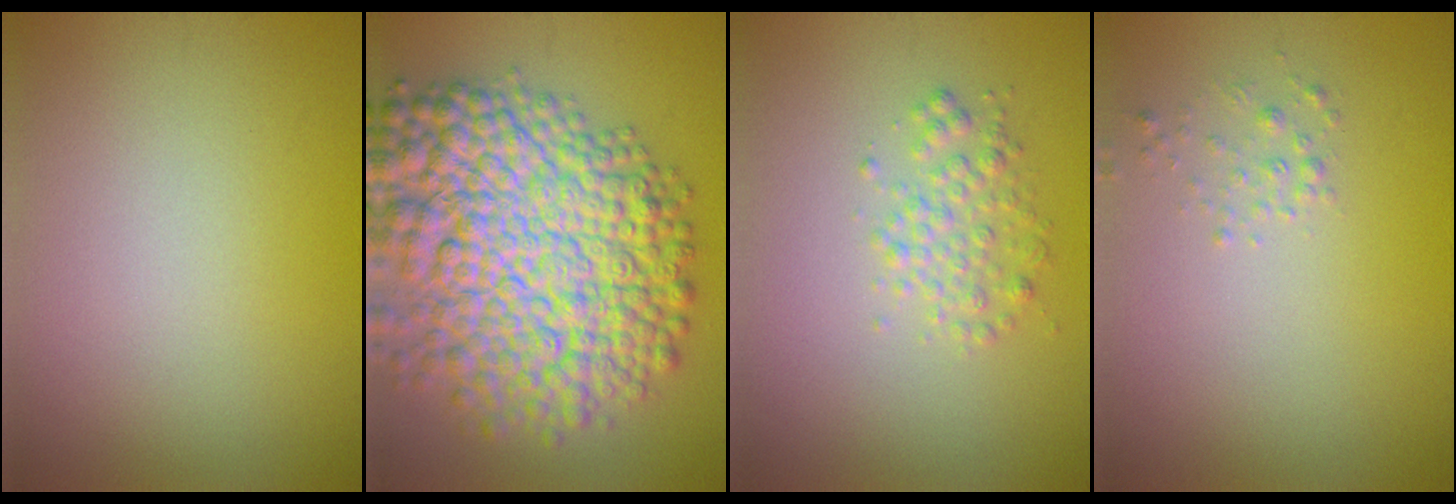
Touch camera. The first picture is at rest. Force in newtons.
{"total": 13.4, "press": 13.4, "slide": 0.4}
{"total": 2.0, "press": 2.0, "slide": 0.0}
{"total": 1.0, "press": 1.0, "slide": 0.1}